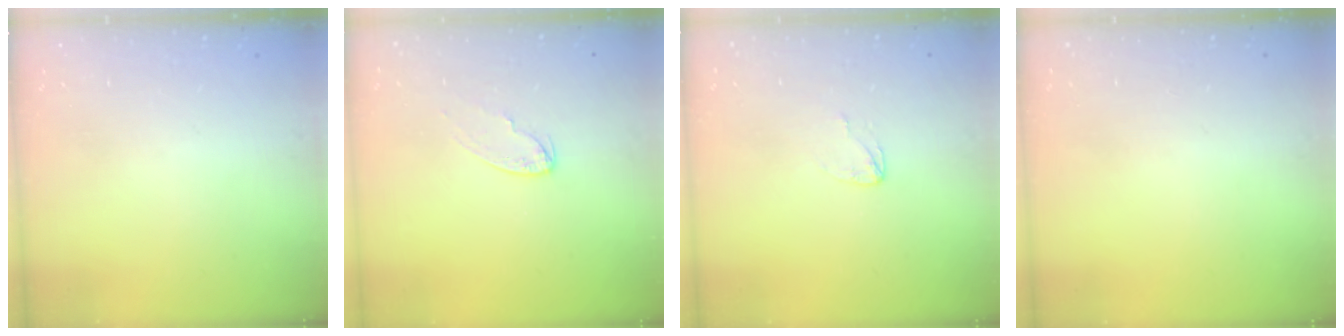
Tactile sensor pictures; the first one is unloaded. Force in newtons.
{"total": 4.8, "press": 4.8, "slide": 0.5}
{"total": 2.6, "press": 2.6, "slide": 0.0}
{"total": 0.0}